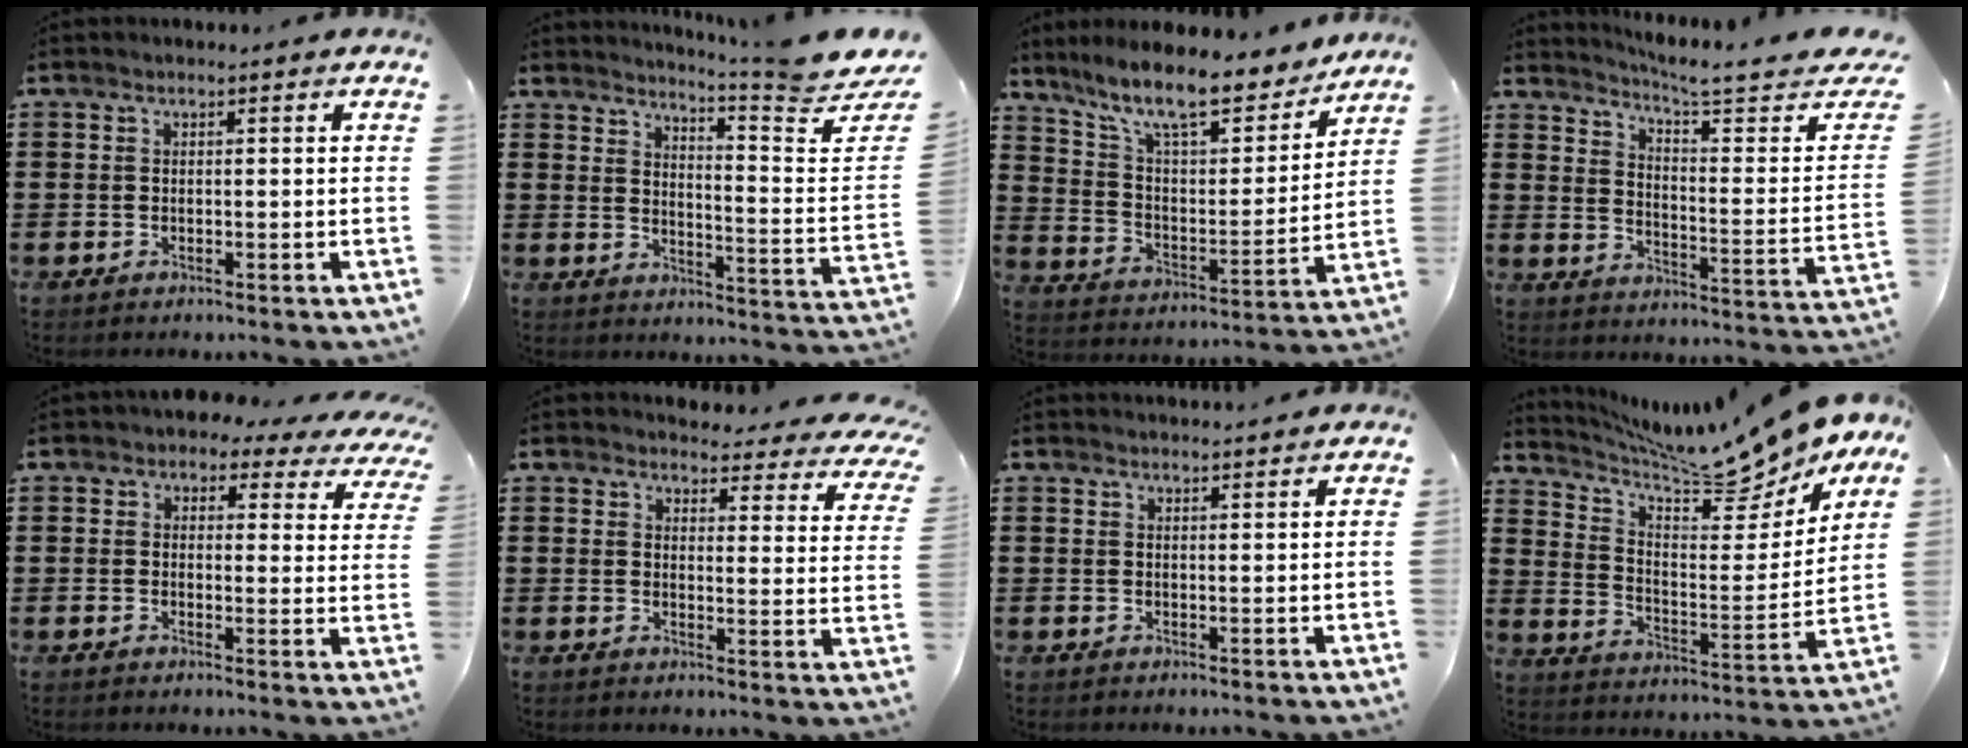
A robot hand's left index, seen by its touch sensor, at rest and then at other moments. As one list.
[{"total": 5.8, "force": [5.1, -0.3, 2.9], "torque": [-0.057, -0.053, 0.077]}, {"total": 11.5, "force": [9.5, 1.8, 6.3], "torque": [-0.141, -0.057, 0.160]}, {"total": 5.5, "force": [4.7, -0.2, 2.9], "torque": [-0.064, -0.041, 0.073]}, {"total": 3.2, "force": [2.7, 1.5, 1.0], "torque": [-0.027, -0.009, 0.044]}, {"total": 3.6, "force": [3.3, 0.6, 1.2], "torque": [-0.033, -0.026, 0.054]}, {"total": 1.8, "force": [1.8, 0.2, -0.1], "torque": [-0.002, -0.001, 0.036]}, {"total": 11.9, "force": [11.0, 0.9, 4.4], "torque": [-0.086, -0.091, 0.181]}]